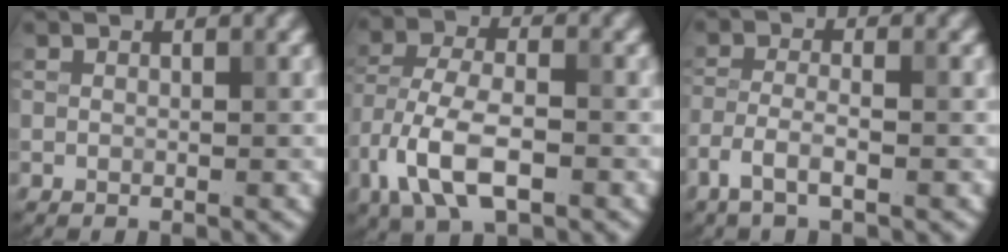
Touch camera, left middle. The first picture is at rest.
{"total": 7.7, "force": [-3.7, 3.7, 5.6], "torque": [-0.117, 0.001, -0.078]}
{"total": 2.7, "force": [-1.7, 0.7, 2.1], "torque": [-0.046, 0.002, -0.042]}